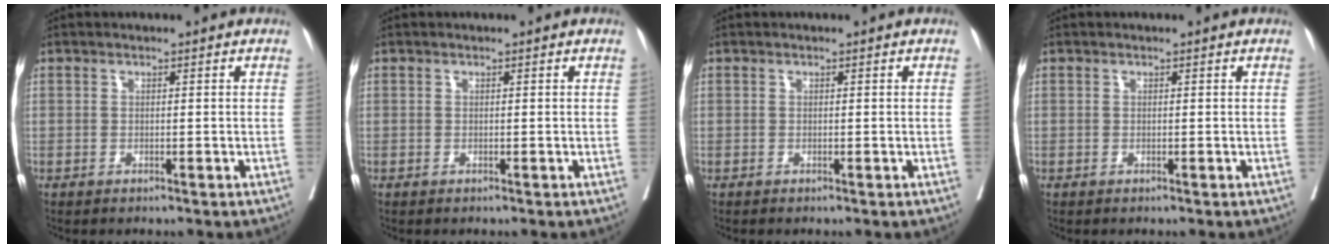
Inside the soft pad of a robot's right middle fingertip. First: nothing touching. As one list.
[{"total": 0.0}, {"total": 0.0}, {"total": 0.0}]